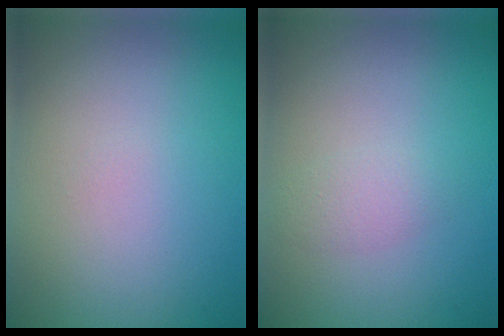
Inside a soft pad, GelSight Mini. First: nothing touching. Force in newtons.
{"total": 1.4, "press": 1.4, "slide": 0.1}